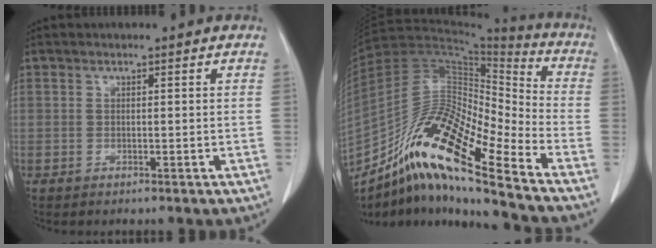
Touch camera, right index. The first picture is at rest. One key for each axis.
{"total": 19.4, "fx": -13.1, "fy": 2.5, "fz": 14.1, "tx": -0.281, "ty": 0.001, "tz": -0.237}